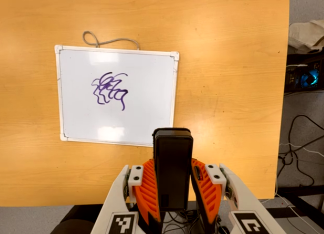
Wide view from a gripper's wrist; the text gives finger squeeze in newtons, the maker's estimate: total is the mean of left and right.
{"total": 4.5, "left": 2.9, "right": 6.0}